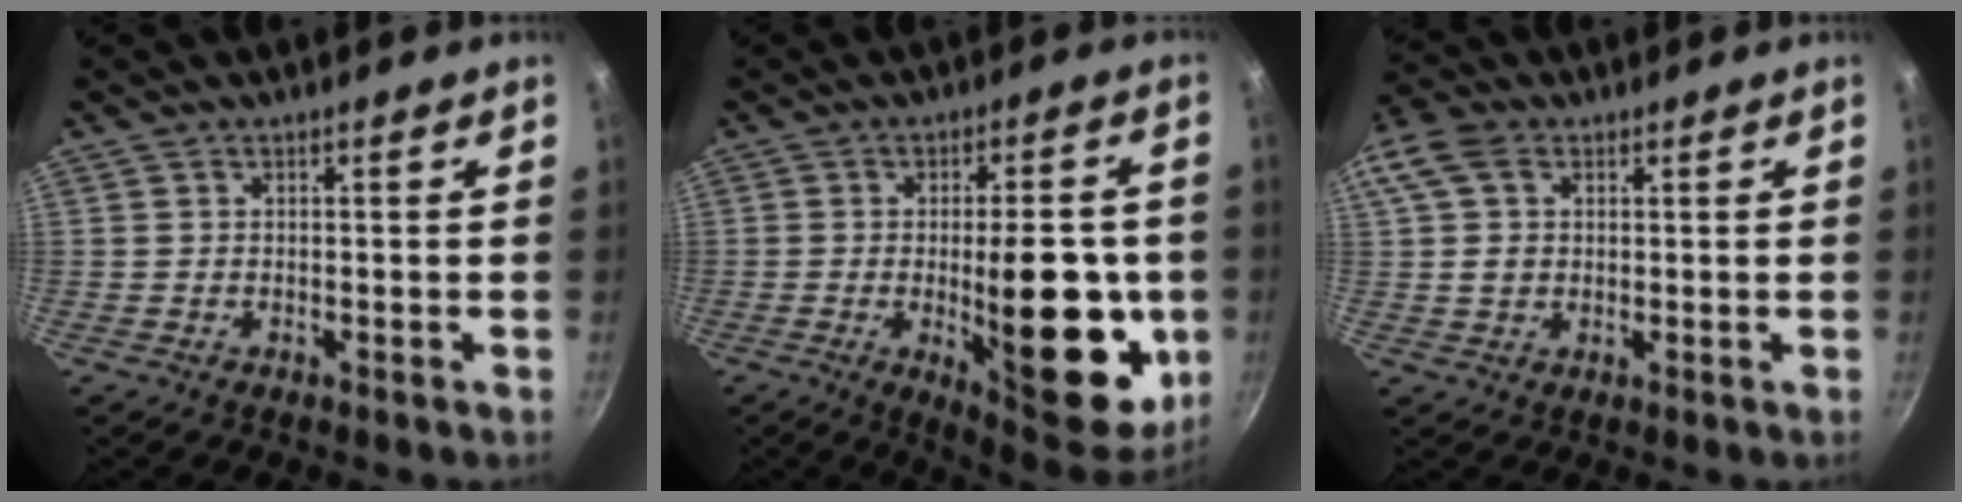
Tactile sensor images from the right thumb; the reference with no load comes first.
{"total": 21.6, "force": [-3.3, 8.7, 19.5], "torque": [-0.211, -0.004, -0.033]}
{"total": 11.4, "force": [3.3, 8.7, 6.5], "torque": [-0.141, 0.015, 0.053]}